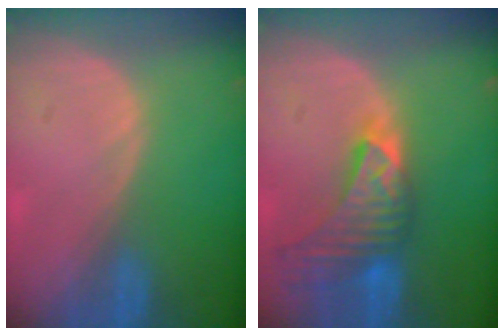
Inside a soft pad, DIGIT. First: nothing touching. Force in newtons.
{"total": 9.0, "press": 8.1, "slide": 3.9}